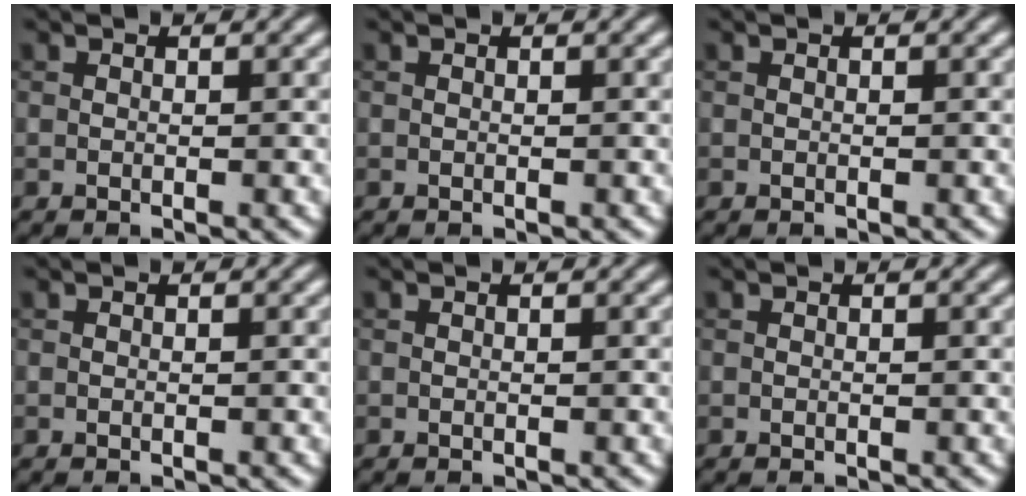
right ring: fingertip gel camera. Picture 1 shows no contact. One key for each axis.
{"total": 0.0}
{"total": 0.0}
{"total": 0.0}
{"total": 0.0}
{"total": 0.0}